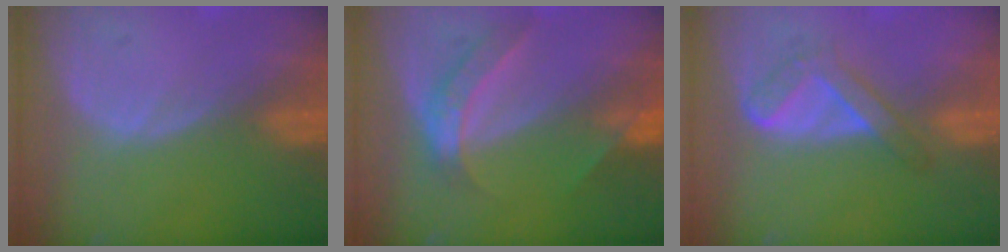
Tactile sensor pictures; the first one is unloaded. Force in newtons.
{"total": 6.0, "press": 5.0, "slide": 3.4}
{"total": 4.4, "press": 4.2, "slide": 1.3}